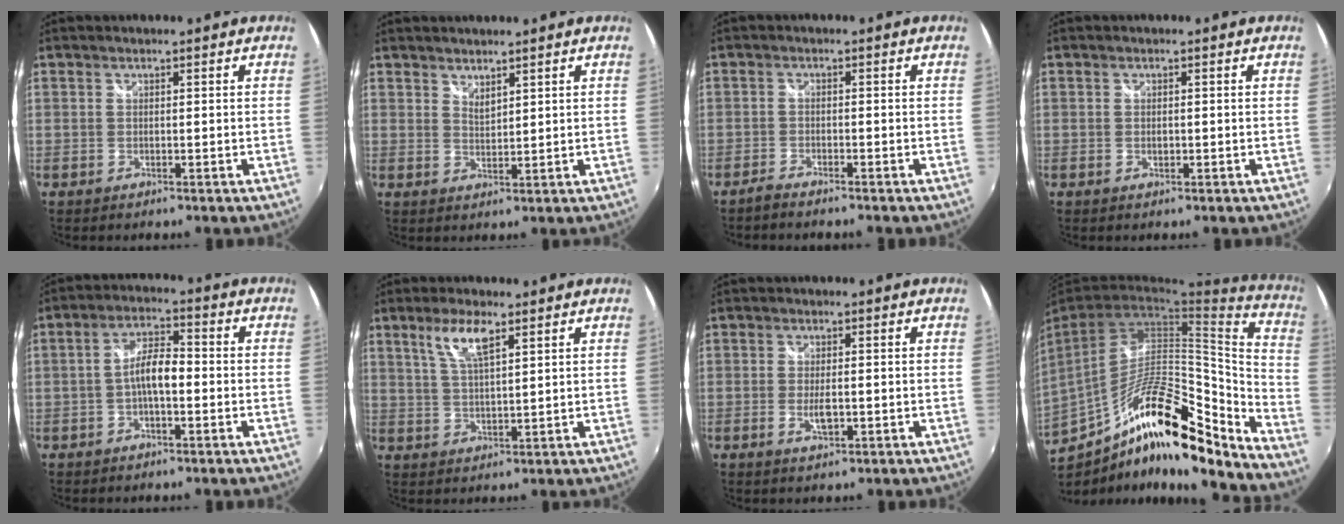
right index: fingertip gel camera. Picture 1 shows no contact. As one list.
[{"total": 2.2, "force": [2.0, 0.6, 0.8], "torque": [-0.011, 0.001, 0.036]}, {"total": 2.6, "force": [-2.3, 0.4, 0.9], "torque": [-0.032, -0.004, -0.046]}, {"total": 0.8, "force": [-0.2, 0.6, 0.6], "torque": [-0.010, 0.002, -0.003]}, {"total": 5.9, "force": [-1.3, 2.0, 5.3], "torque": [-0.101, 0.015, -0.024]}, {"total": 6.1, "force": [3.4, 1.6, 4.9], "torque": [-0.095, 0.004, 0.069]}, {"total": 4.1, "force": [-1.2, 1.2, 3.7], "torque": [-0.077, -0.006, -0.023]}, {"total": 21.0, "force": [-13.8, 5.7, 14.8], "torque": [-0.245, -0.004, -0.235]}]